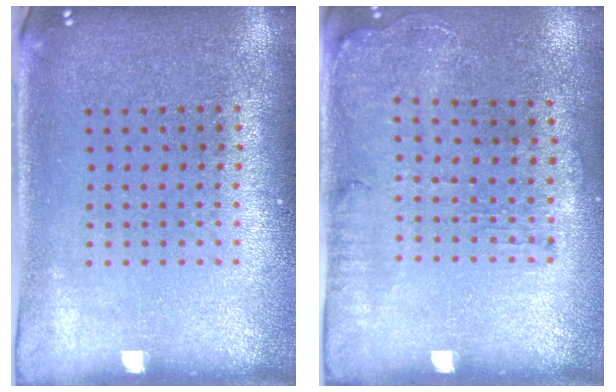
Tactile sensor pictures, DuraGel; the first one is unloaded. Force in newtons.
{"total": 1.2, "press": 1.1, "slide": 0.5}